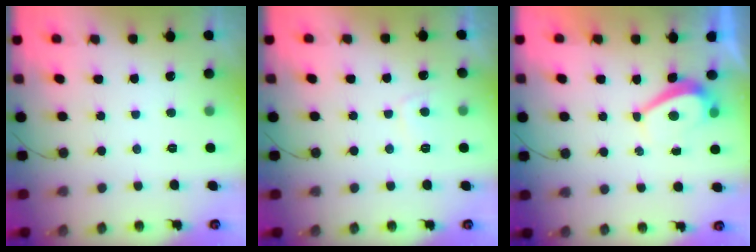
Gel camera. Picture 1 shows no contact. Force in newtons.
{"total": 2.9, "press": 2.8, "slide": 0.6}
{"total": 2.7, "press": 2.6, "slide": 0.7}